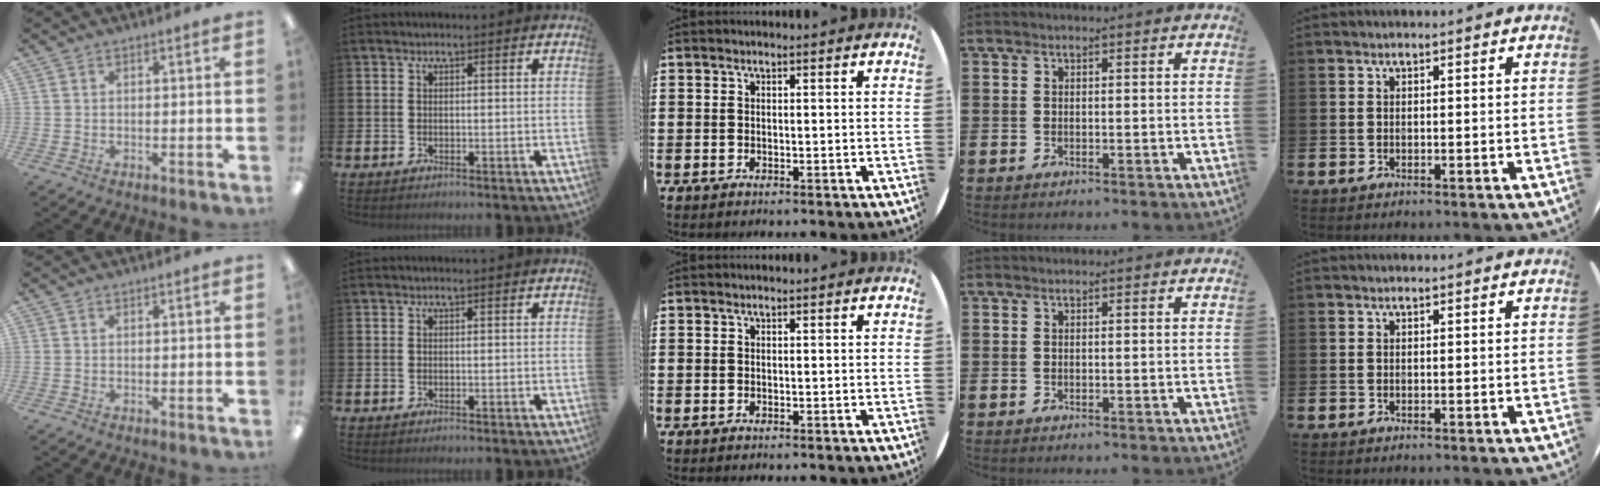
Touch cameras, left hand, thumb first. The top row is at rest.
{}